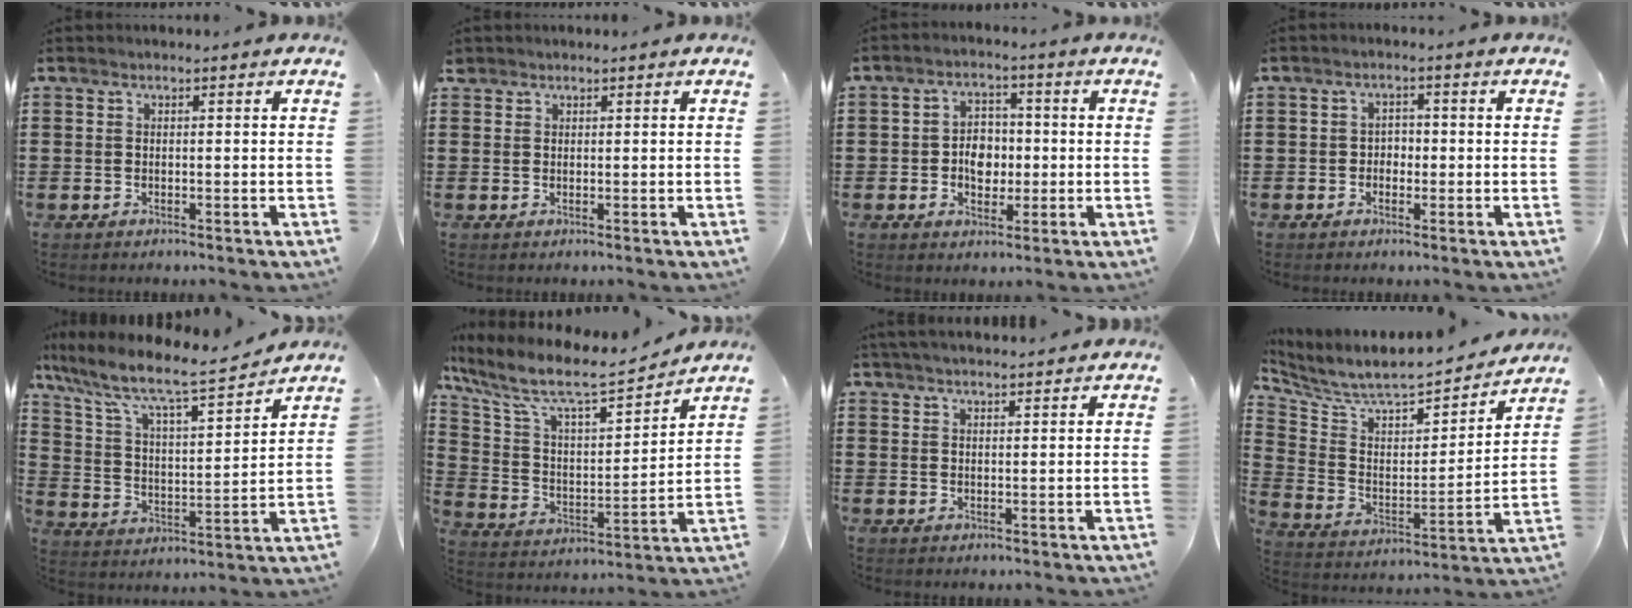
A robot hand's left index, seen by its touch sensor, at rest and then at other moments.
{"total": 0.9, "force": [0.7, 0.5, 0.1], "torque": [-0.006, 0.002, 0.015]}
{"total": 5.0, "force": [-0.5, 3.6, 3.4], "torque": [-0.055, 0.004, -0.015]}
{"total": 1.9, "force": [-0.7, 1.4, 1.1], "torque": [-0.023, 0.005, -0.018]}
{"total": 8.2, "force": [6.7, 1.3, 4.6], "torque": [-0.117, -0.045, 0.108]}
{"total": 9.0, "force": [7.4, 2.0, 4.7], "torque": [-0.128, -0.050, 0.121]}
{"total": 2.5, "force": [2.4, 0.0, 0.6], "torque": [-0.018, -0.001, 0.047]}
{"total": 6.8, "force": [6.2, 1.3, 2.4], "torque": [-0.082, -0.057, 0.101]}